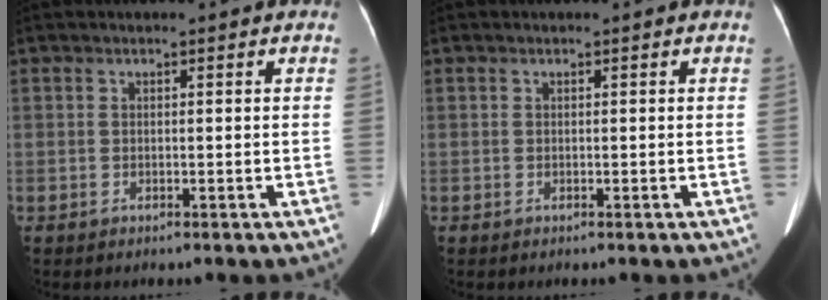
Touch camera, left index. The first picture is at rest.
{"total": 0.0}